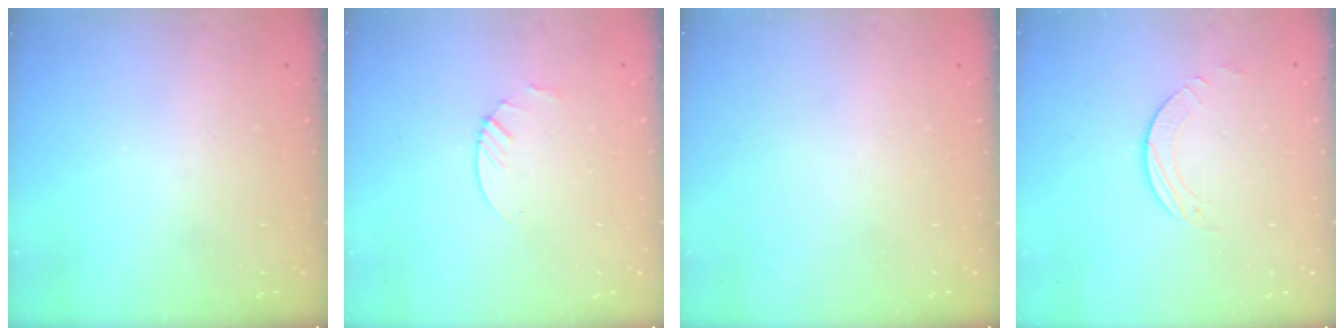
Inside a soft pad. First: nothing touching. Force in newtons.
{"total": 3.0, "press": 3.0, "slide": 0.3}
{"total": 0.0}
{"total": 1.7, "press": 1.7, "slide": 0.2}